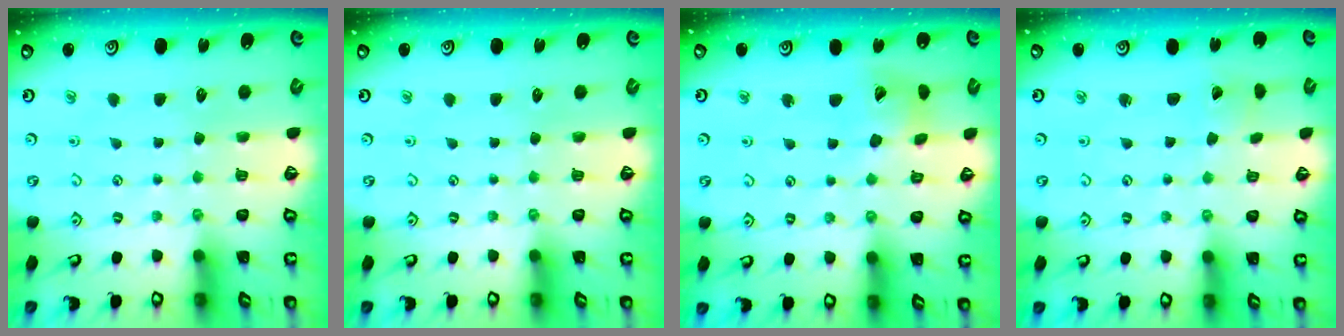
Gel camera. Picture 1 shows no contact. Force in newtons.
{"total": 0.0}
{"total": 10.5, "press": 10.4, "slide": 1.3}
{"total": 1.8, "press": 1.7, "slide": 0.1}